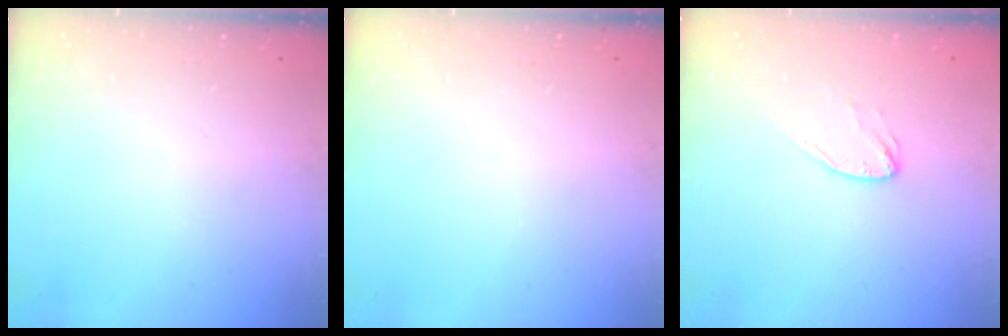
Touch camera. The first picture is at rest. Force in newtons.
{"total": 0.0}
{"total": 6.1, "press": 6.1, "slide": 0.3}